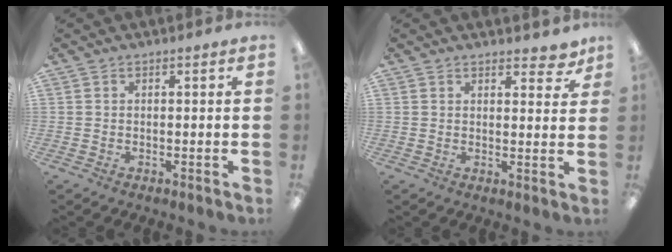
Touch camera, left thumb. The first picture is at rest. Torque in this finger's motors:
{"motor_torque": [0.00, 0.00, -0.22, -0.37, 0.02]}